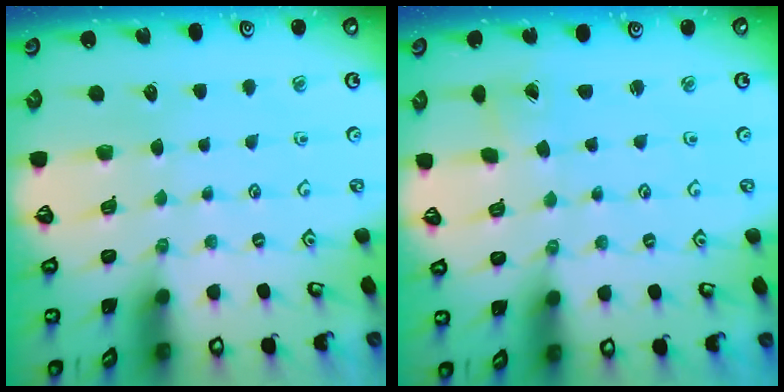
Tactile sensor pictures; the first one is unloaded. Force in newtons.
{"total": 0.0}